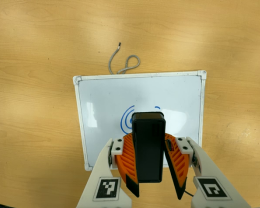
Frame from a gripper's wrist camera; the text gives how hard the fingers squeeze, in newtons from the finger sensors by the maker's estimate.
{"total": 9.2, "left": 9.0, "right": 9.3}